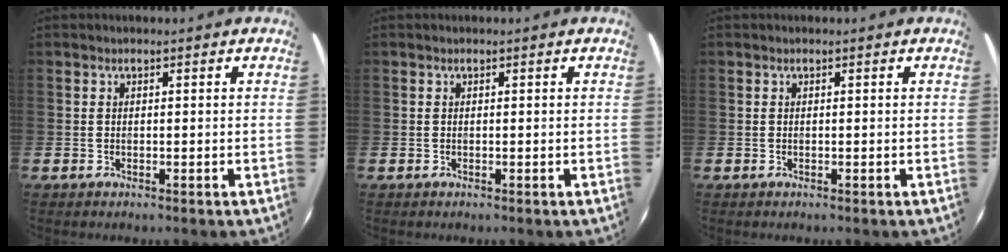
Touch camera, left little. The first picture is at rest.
{"total": 0.0}
{"total": 0.0}